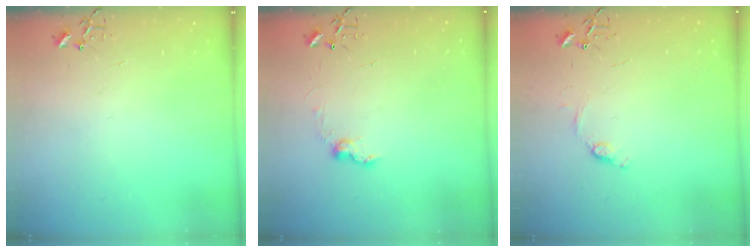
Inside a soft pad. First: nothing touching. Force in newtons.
{"total": 7.8, "press": 7.8, "slide": 0.8}
{"total": 7.3, "press": 7.3, "slide": 0.7}